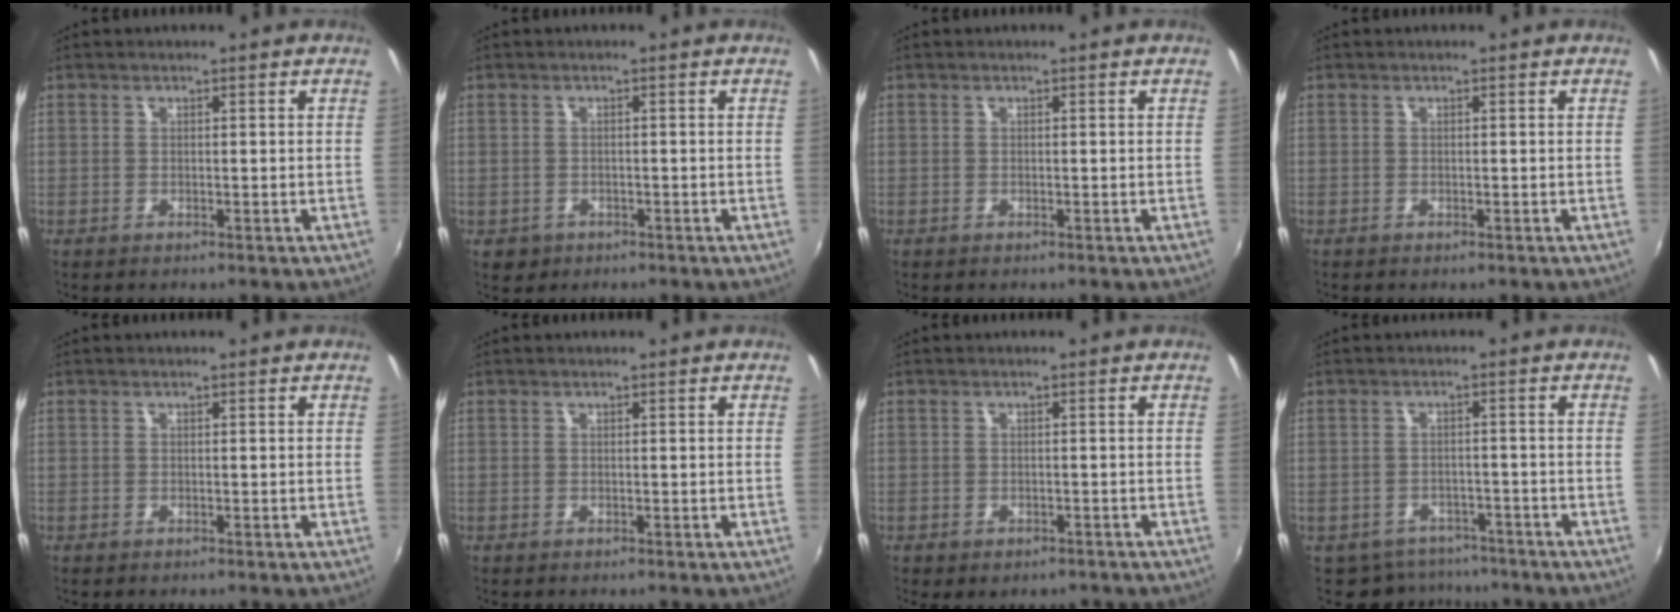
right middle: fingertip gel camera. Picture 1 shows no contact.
{"total": 2.6, "force": [-1.0, 2.2, 0.9], "torque": [-0.023, -0.002, -0.012]}
{"total": 0.0}
{"total": 0.0}
{"total": 0.0}
{"total": 0.0}
{"total": 3.2, "force": [-2.1, 1.9, 1.4], "torque": [-0.028, -0.015, -0.025]}
{"total": 6.8, "force": [-5.7, 3.7, 1.0], "torque": [-0.027, 0.001, -0.078]}